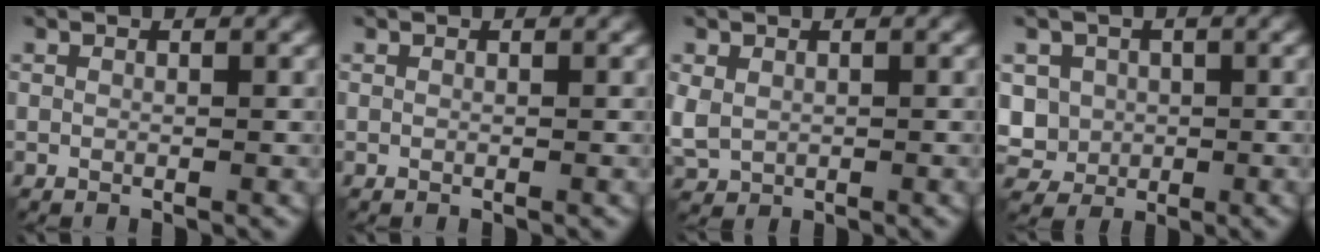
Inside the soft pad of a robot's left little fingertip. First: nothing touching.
{"total": 0.0}
{"total": 2.6, "force": [0.1, 2.0, 1.6], "torque": [-0.048, -0.005, 0.005]}
{"total": 4.5, "force": [0.7, 4.2, 1.5], "torque": [-0.032, 0.007, 0.013]}